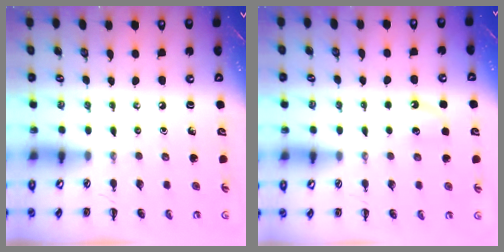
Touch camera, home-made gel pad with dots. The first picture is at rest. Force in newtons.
{"total": 3.7, "press": 3.5, "slide": 1.3}